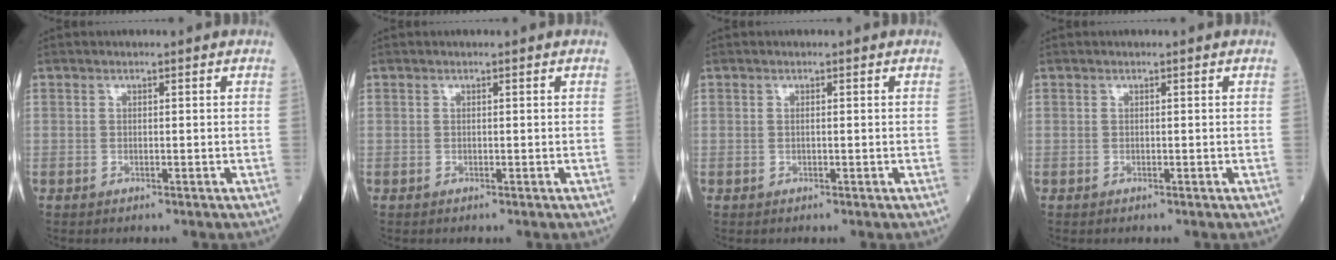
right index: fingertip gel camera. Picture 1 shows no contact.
{"total": 0.0}
{"total": 0.0}
{"total": 0.0}